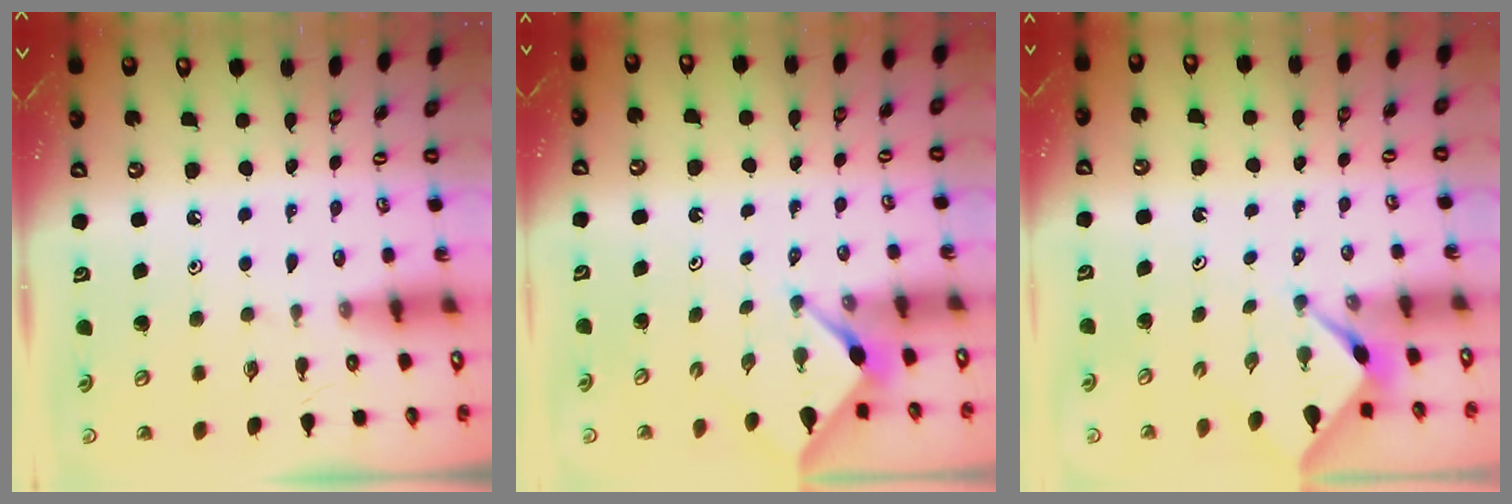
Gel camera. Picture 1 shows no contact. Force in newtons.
{"total": 3.1, "press": 3.1, "slide": 0.3}
{"total": 2.3, "press": 2.3, "slide": 0.1}